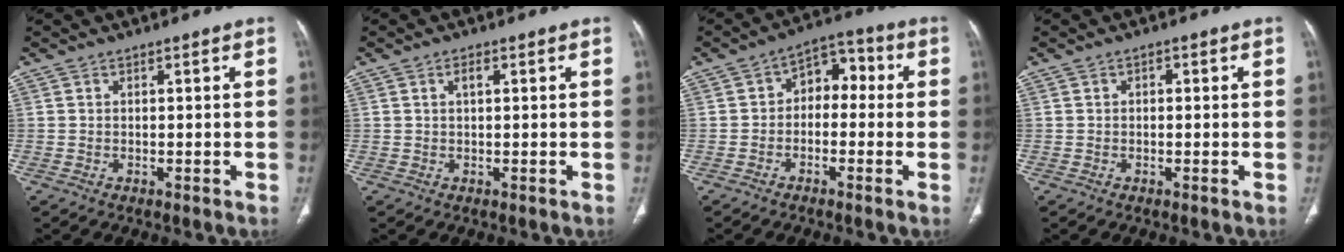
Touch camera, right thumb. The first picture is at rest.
{"total": 1.6, "force": [0.5, 0.7, 1.3], "torque": [-0.026, 0.004, 0.010]}
{"total": 7.4, "force": [-0.2, 5.1, 5.3], "torque": [-0.044, 0.039, -0.020]}
{"total": 0.9, "force": [0.1, 0.6, 0.7], "torque": [-0.004, 0.003, -0.002]}